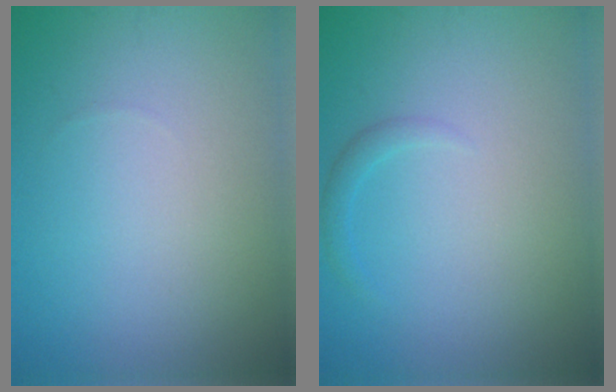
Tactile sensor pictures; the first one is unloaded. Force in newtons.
{"total": 1.0, "press": 1.0, "slide": 0.1}